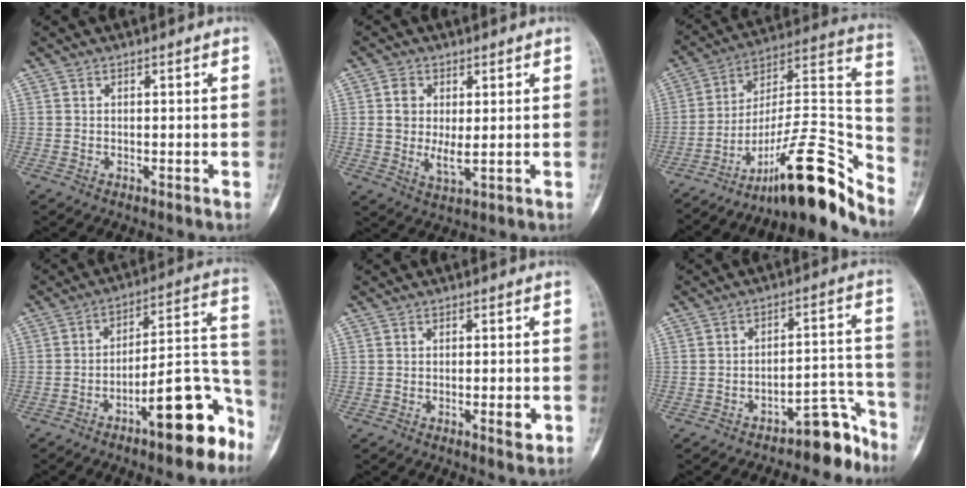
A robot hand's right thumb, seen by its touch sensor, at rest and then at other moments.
{"total": 5.8, "force": [0.8, 3.3, 4.8], "torque": [-0.079, -0.011, 0.016]}
{"total": 23.0, "force": [-16.2, 5.2, 15.5], "torque": [-0.193, 0.136, -0.258]}
{"total": 16.0, "force": [-9.2, 4.6, 12.3], "torque": [-0.153, 0.089, -0.141]}
{"total": 2.9, "force": [-0.9, 0.9, 2.6], "torque": [-0.033, -0.002, -0.011]}
{"total": 7.5, "force": [-6.4, 2.7, 2.8], "torque": [0.000, 0.104, -0.098]}